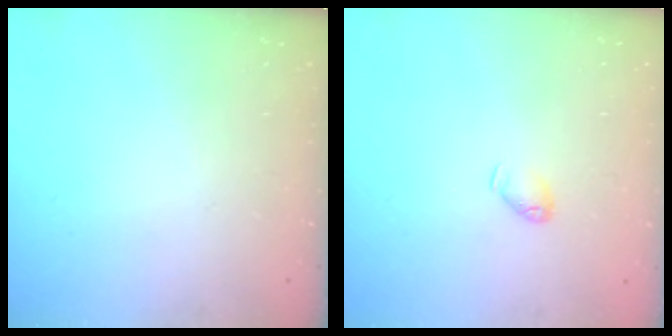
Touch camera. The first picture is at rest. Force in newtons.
{"total": 4.7, "press": 4.6, "slide": 1.0}